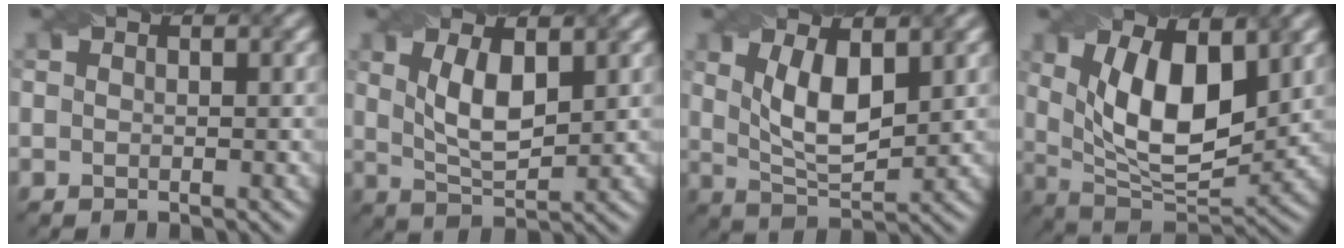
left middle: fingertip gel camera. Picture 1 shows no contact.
{"total": 4.5, "force": [1.3, 1.8, 3.9], "torque": [-0.086, -0.004, 0.030]}
{"total": 5.4, "force": [1.6, 2.2, 4.7], "torque": [-0.097, -0.006, 0.036]}
{"total": 9.9, "force": [2.7, 4.4, 8.4], "torque": [-0.144, -0.008, 0.044]}